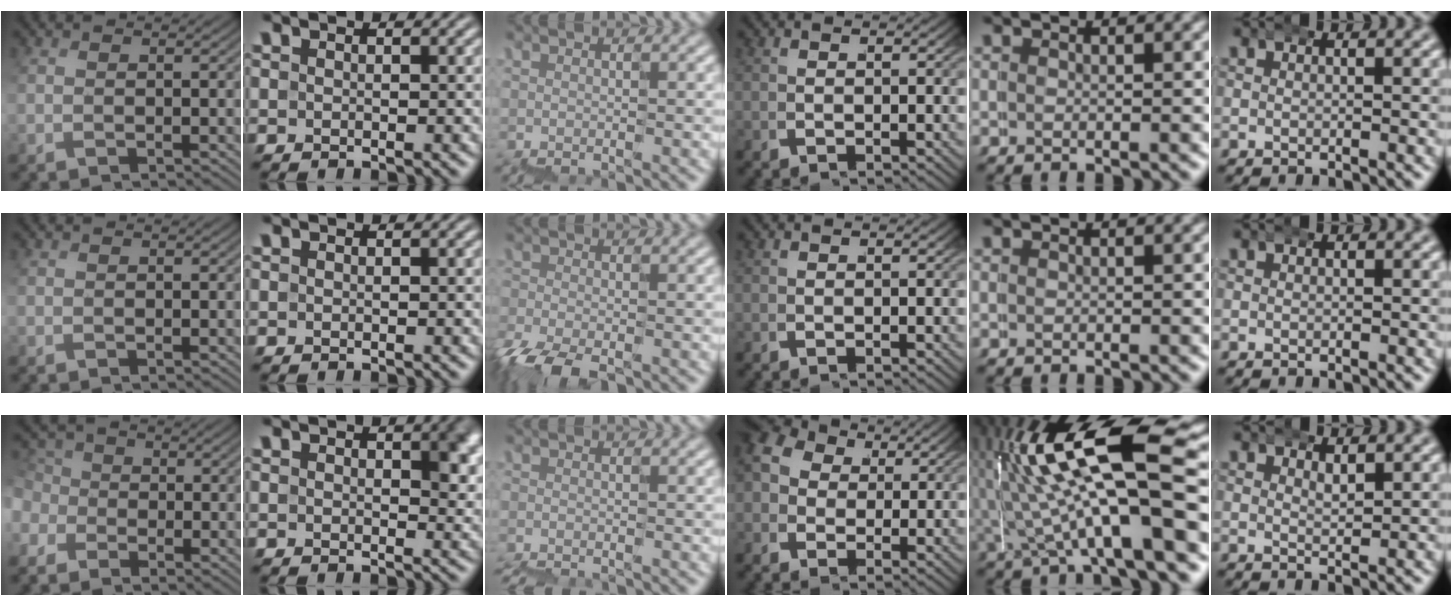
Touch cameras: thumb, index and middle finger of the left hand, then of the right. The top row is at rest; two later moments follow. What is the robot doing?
{"motion": "wrap", "object": "belt"}